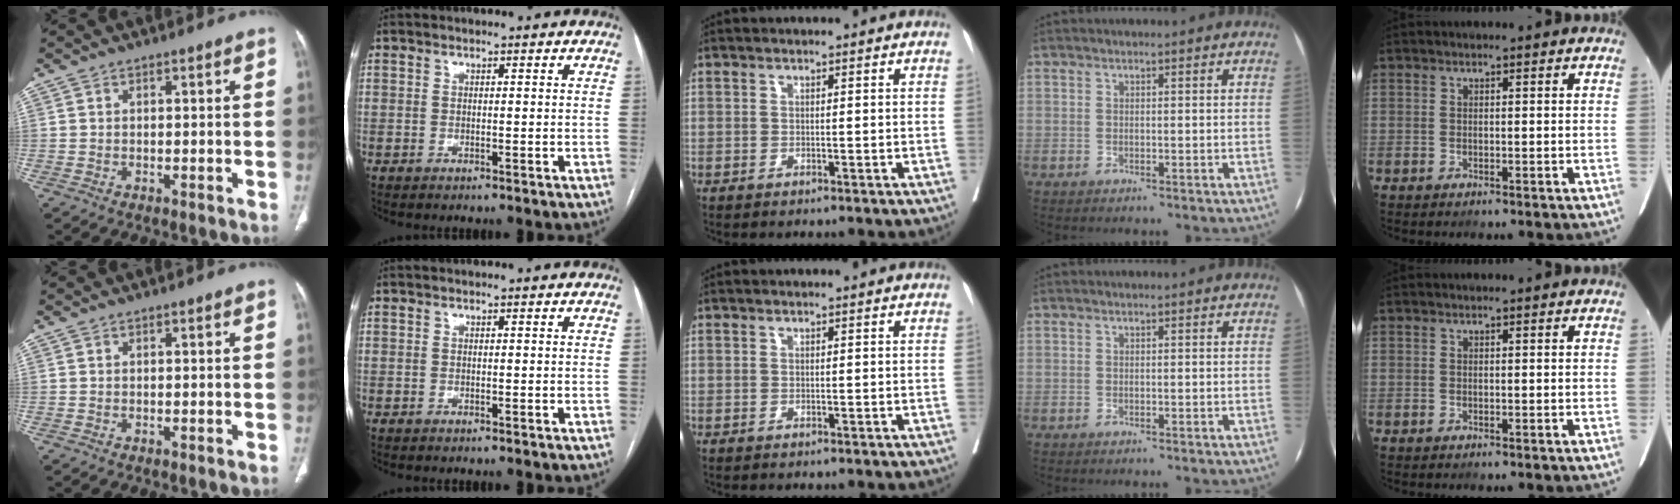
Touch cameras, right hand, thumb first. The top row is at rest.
{}